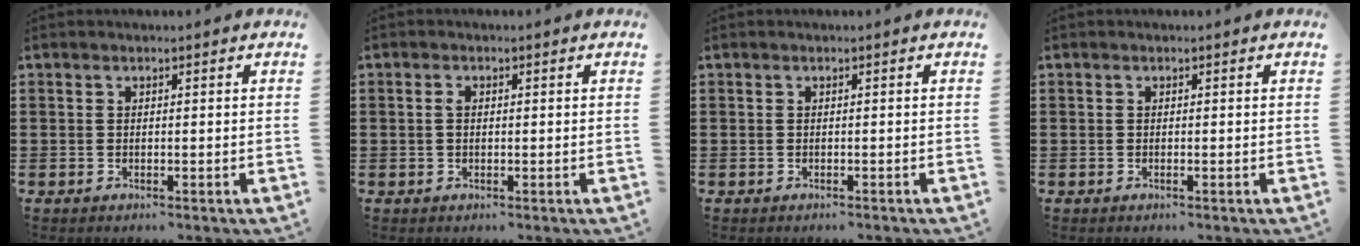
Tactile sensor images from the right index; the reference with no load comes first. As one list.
[{"total": 1.2, "force": [0.1, 0.6, 1.0], "torque": [-0.023, 0.004, 0.000]}, {"total": 0.0}, {"total": 0.0}]